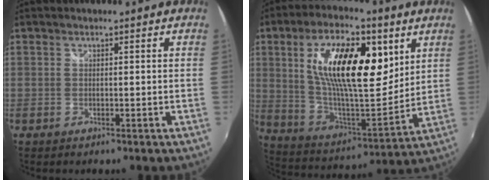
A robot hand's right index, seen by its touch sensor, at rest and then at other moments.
{"total": 22.3, "force": [7.7, 9.0, 18.9], "torque": [-0.338, 0.008, 0.136]}